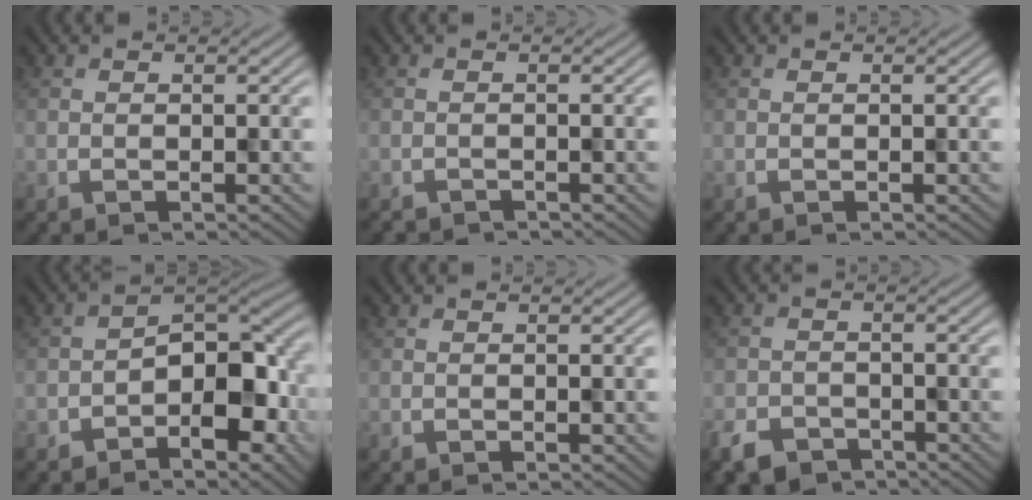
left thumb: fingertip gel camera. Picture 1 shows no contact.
{"total": 1.1, "force": [-1.1, 0.0, -0.3], "torque": [0.008, 0.000, -0.018]}
{"total": 0.0}
{"total": 7.4, "force": [-2.6, 4.1, 5.6], "torque": [-0.061, 0.011, -0.051]}
{"total": 0.0}
{"total": 4.2, "force": [-3.4, 2.2, 1.1], "torque": [-0.023, -0.007, -0.065]}